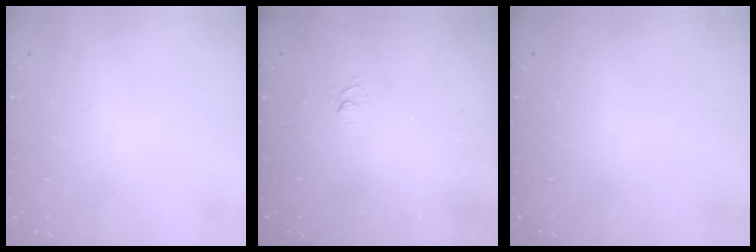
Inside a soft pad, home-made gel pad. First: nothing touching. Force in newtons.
{"total": 2.7, "press": 2.2, "slide": 1.5}
{"total": 0.0}